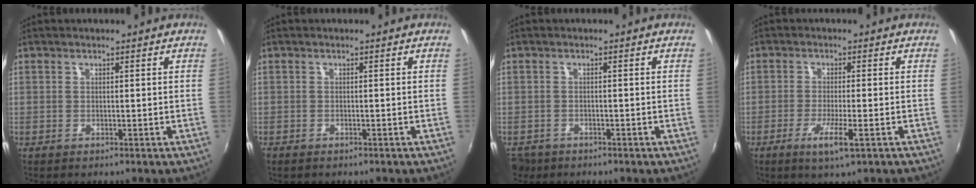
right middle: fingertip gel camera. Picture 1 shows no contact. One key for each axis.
{"total": 0.9, "fx": -0.8, "fy": 0.5, "fz": 0.2, "tx": -0.008, "ty": -0.003, "tz": -0.014}
{"total": 4.4, "fx": -2.8, "fy": 3.1, "fz": 1.5, "tx": -0.045, "ty": -0.010, "tz": -0.048}
{"total": 5.2, "fx": -2.6, "fy": 0.3, "fz": 4.5, "tx": -0.092, "ty": -0.014, "tz": -0.048}